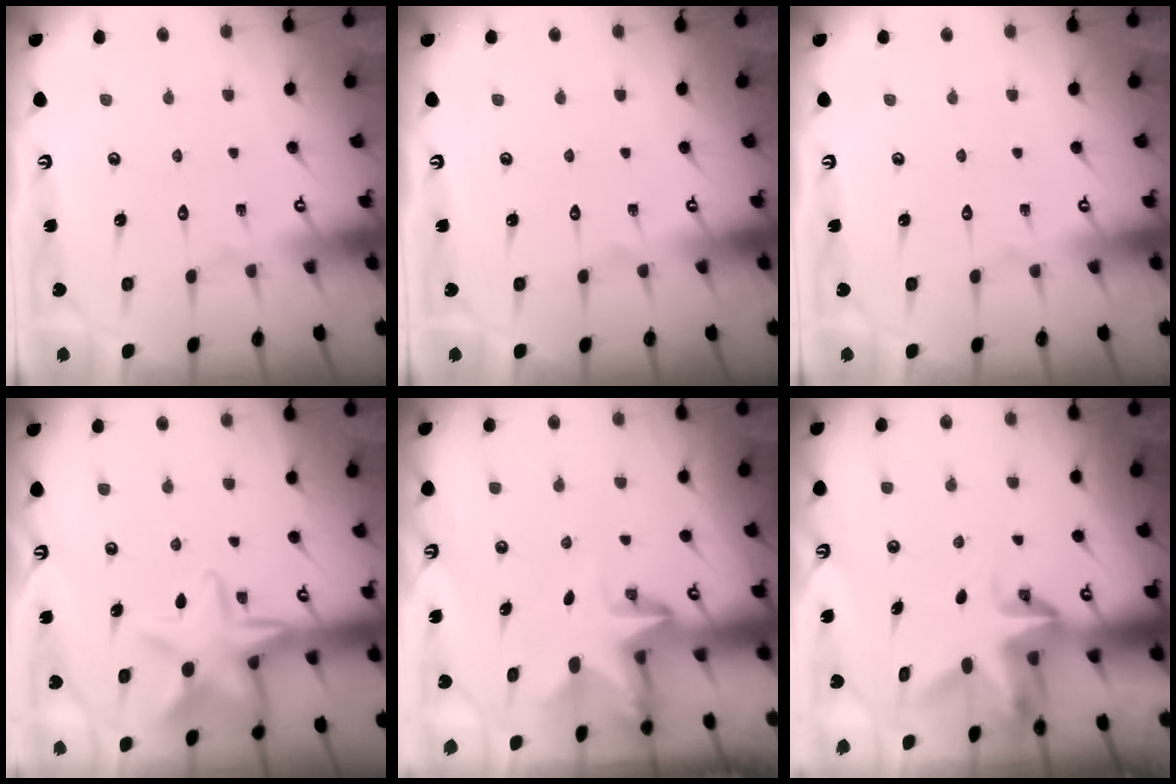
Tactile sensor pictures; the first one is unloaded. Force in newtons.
{"total": 0.0}
{"total": 0.0}
{"total": 11.6, "press": 11.6, "slide": 1.2}
{"total": 2.9, "press": 2.9, "slide": 0.2}
{"total": 3.7, "press": 3.7, "slide": 0.3}